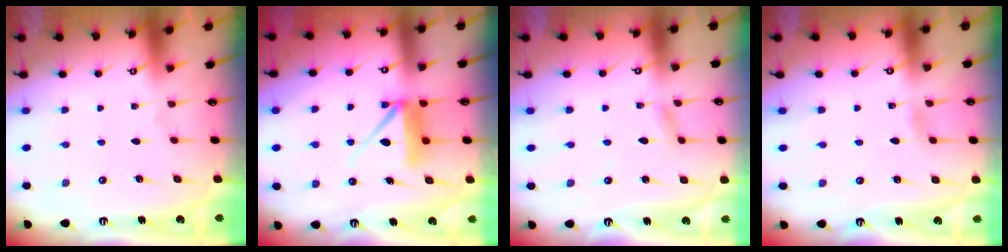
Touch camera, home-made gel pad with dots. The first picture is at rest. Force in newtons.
{"total": 9.2, "press": 9.1, "slide": 0.8}
{"total": 2.0, "press": 2.0, "slide": 0.2}
{"total": 1.5, "press": 1.5, "slide": 0.2}